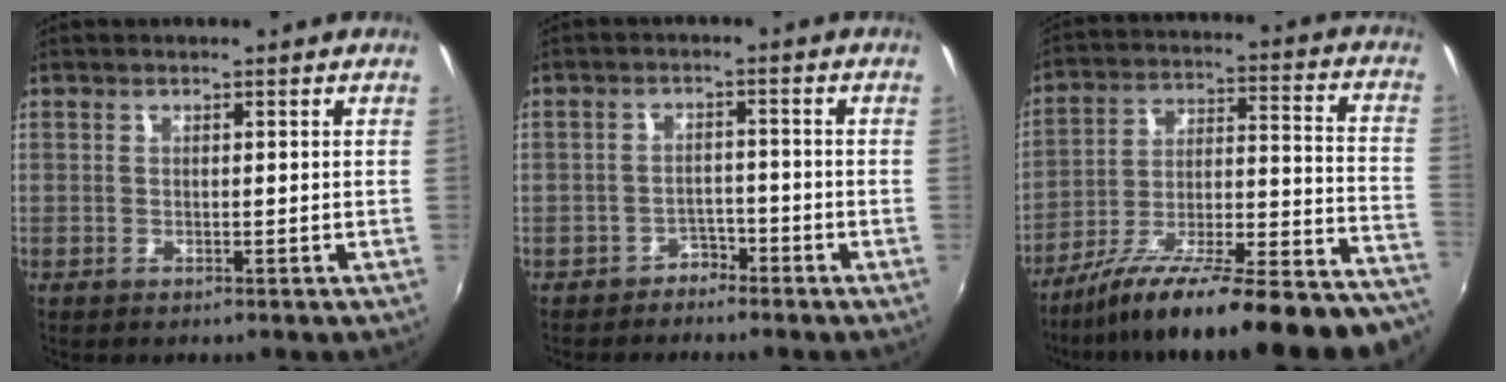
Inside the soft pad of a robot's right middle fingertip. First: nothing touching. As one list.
[{"total": 3.1, "force": [-2.5, 1.8, -0.1], "torque": [-0.001, 0.014, -0.040]}, {"total": 27.8, "force": [-23.1, 3.6, 15.0], "torque": [-0.190, -0.037, -0.339]}]